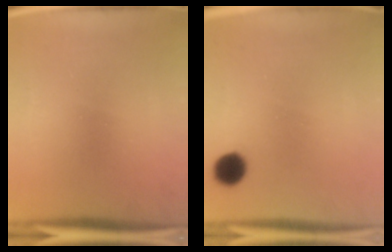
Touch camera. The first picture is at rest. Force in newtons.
{"total": 5.1}